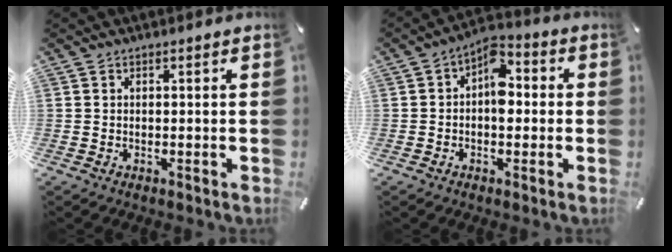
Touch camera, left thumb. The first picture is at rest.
{"total": 7.1, "force": [0.1, 4.6, 5.5], "torque": [-0.071, 0.000, -0.004]}